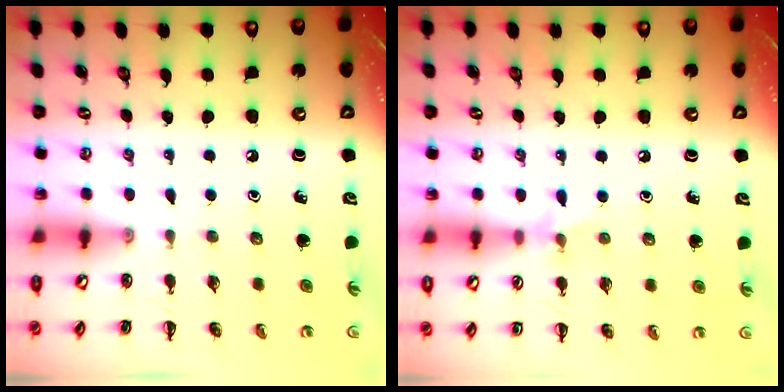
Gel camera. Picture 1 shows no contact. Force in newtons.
{"total": 5.7, "press": 5.4, "slide": 1.9}